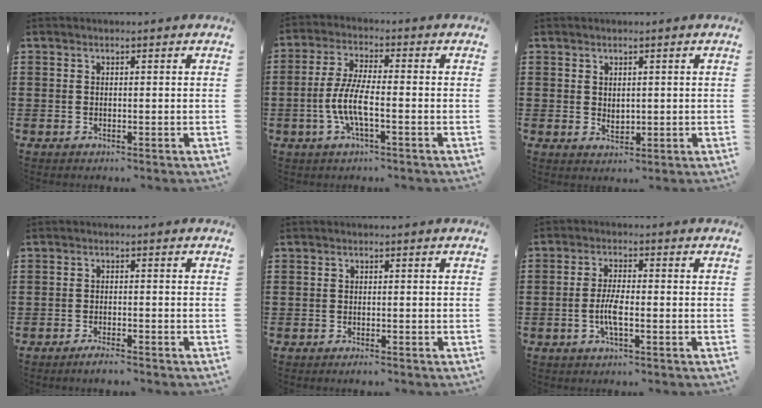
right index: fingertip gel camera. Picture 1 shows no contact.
{"total": 6.5, "force": [-2.2, 1.5, 5.9], "torque": [-0.135, -0.011, -0.048]}
{"total": 1.4, "force": [0.7, 1.0, 0.7], "torque": [-0.015, 0.005, 0.014]}
{"total": 1.9, "force": [-1.7, 0.0, 0.7], "torque": [-0.013, 0.000, -0.032]}
{"total": 0.7, "force": [-0.7, 0.0, 0.3], "torque": [-0.007, -0.005, -0.013]}
{"total": 4.1, "force": [-1.2, 1.0, 3.8], "torque": [-0.089, -0.006, -0.028]}